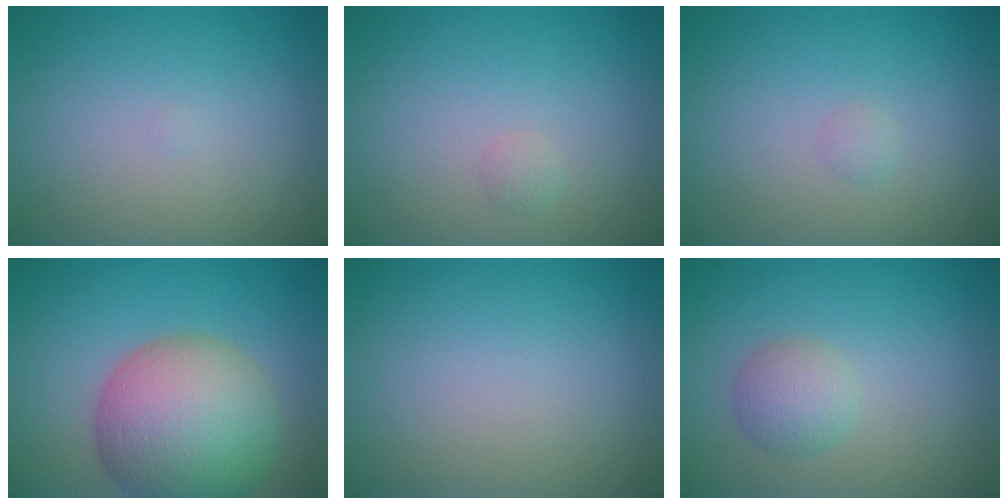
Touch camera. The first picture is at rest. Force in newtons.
{"total": 0.6, "press": 0.6, "slide": 0.1}
{"total": 0.6, "press": 0.6, "slide": 0.0}
{"total": 11.3, "press": 11.3, "slide": 0.8}
{"total": 0.0}
{"total": 2.5, "press": 2.5, "slide": 0.1}